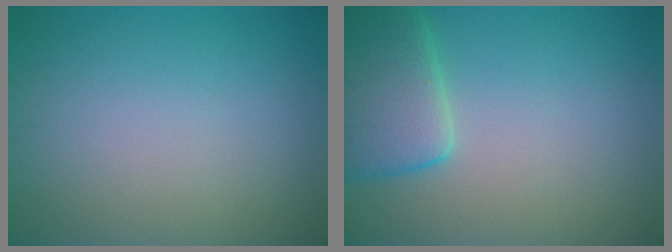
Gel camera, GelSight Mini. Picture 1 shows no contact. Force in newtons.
{"total": 5.2, "press": 5.2, "slide": 0.4}